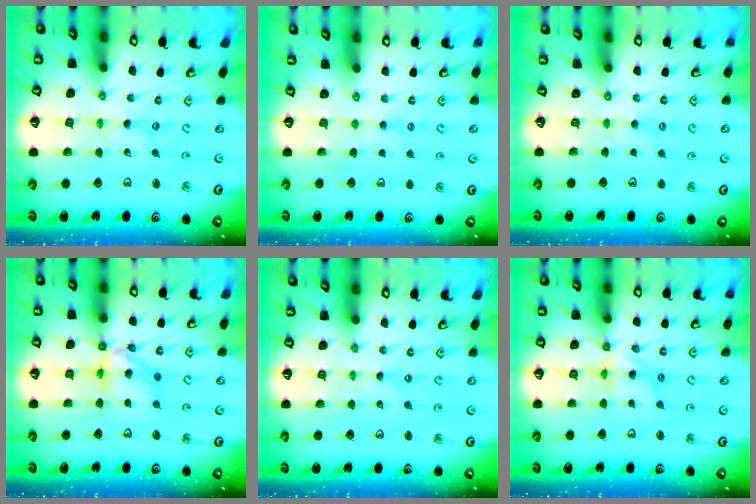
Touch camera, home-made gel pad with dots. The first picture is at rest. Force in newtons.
{"total": 3.1, "press": 3.1, "slide": 0.4}
{"total": 2.4, "press": 2.4, "slide": 0.3}
{"total": 11.8, "press": 11.8, "slide": 0.9}
{"total": 0.0}
{"total": 7.7, "press": 7.6, "slide": 0.8}